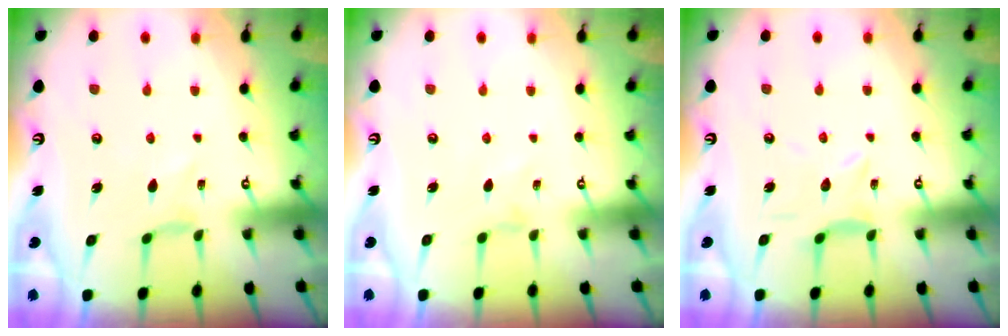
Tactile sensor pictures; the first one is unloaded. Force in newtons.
{"total": 0.8, "press": 0.8, "slide": 0.3}
{"total": 3.6, "press": 3.6, "slide": 0.2}